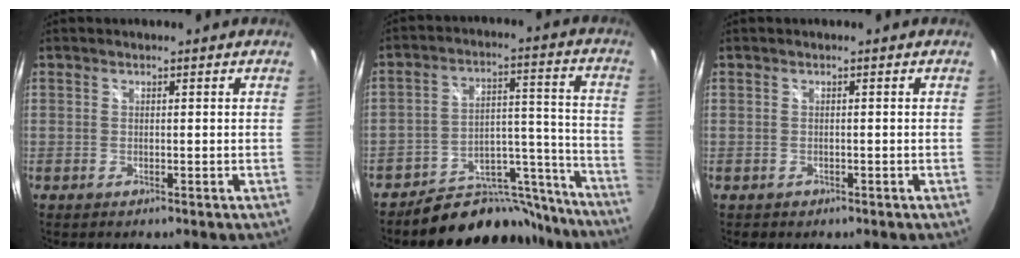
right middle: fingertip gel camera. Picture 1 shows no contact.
{"total": 17.5, "force": [-15.9, 6.8, 2.9], "torque": [-0.028, 0.069, -0.220]}
{"total": 1.0, "force": [-0.5, 0.8, 0.2], "torque": [-0.005, -0.002, -0.005]}